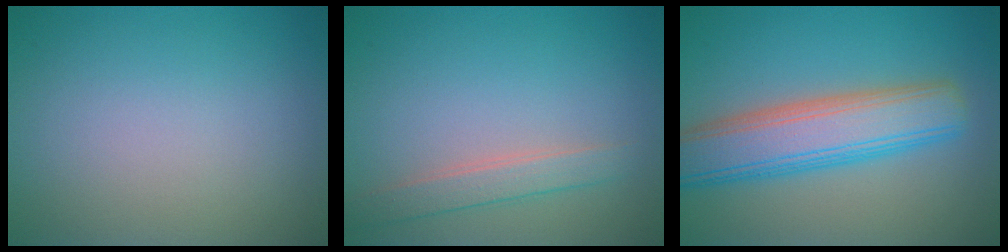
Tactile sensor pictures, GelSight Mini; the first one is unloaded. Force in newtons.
{"total": 2.2, "press": 2.2, "slide": 0.2}
{"total": 7.5, "press": 7.5, "slide": 0.2}